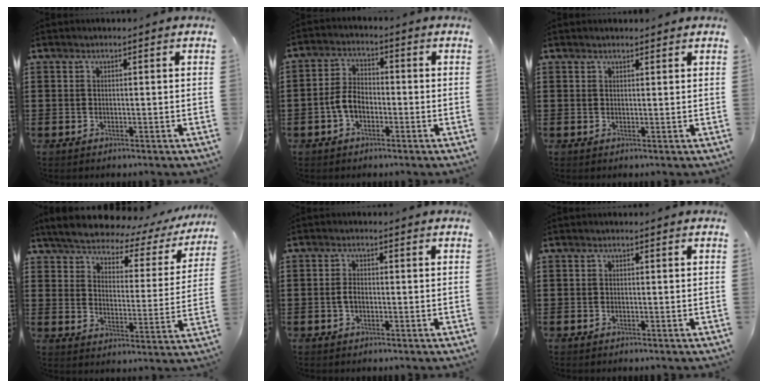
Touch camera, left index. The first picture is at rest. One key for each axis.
{"total": 4.8, "fx": -1.6, "fy": 2.8, "fz": 3.5, "tx": -0.083, "ty": 0.003, "tz": -0.036}
{"total": 0.9, "fx": 0.9, "fy": 0.1, "fz": 0.2, "tx": -0.005, "ty": 0.000, "tz": 0.018}
{"total": 5.3, "fx": 4.9, "fy": 0.7, "fz": 1.7, "tx": -0.062, "ty": -0.034, "tz": 0.080}
{"total": 2.0, "fx": -0.2, "fy": 1.1, "fz": 1.6, "tx": -0.040, "ty": 0.001, "tz": -0.006}
{"total": 0.0}